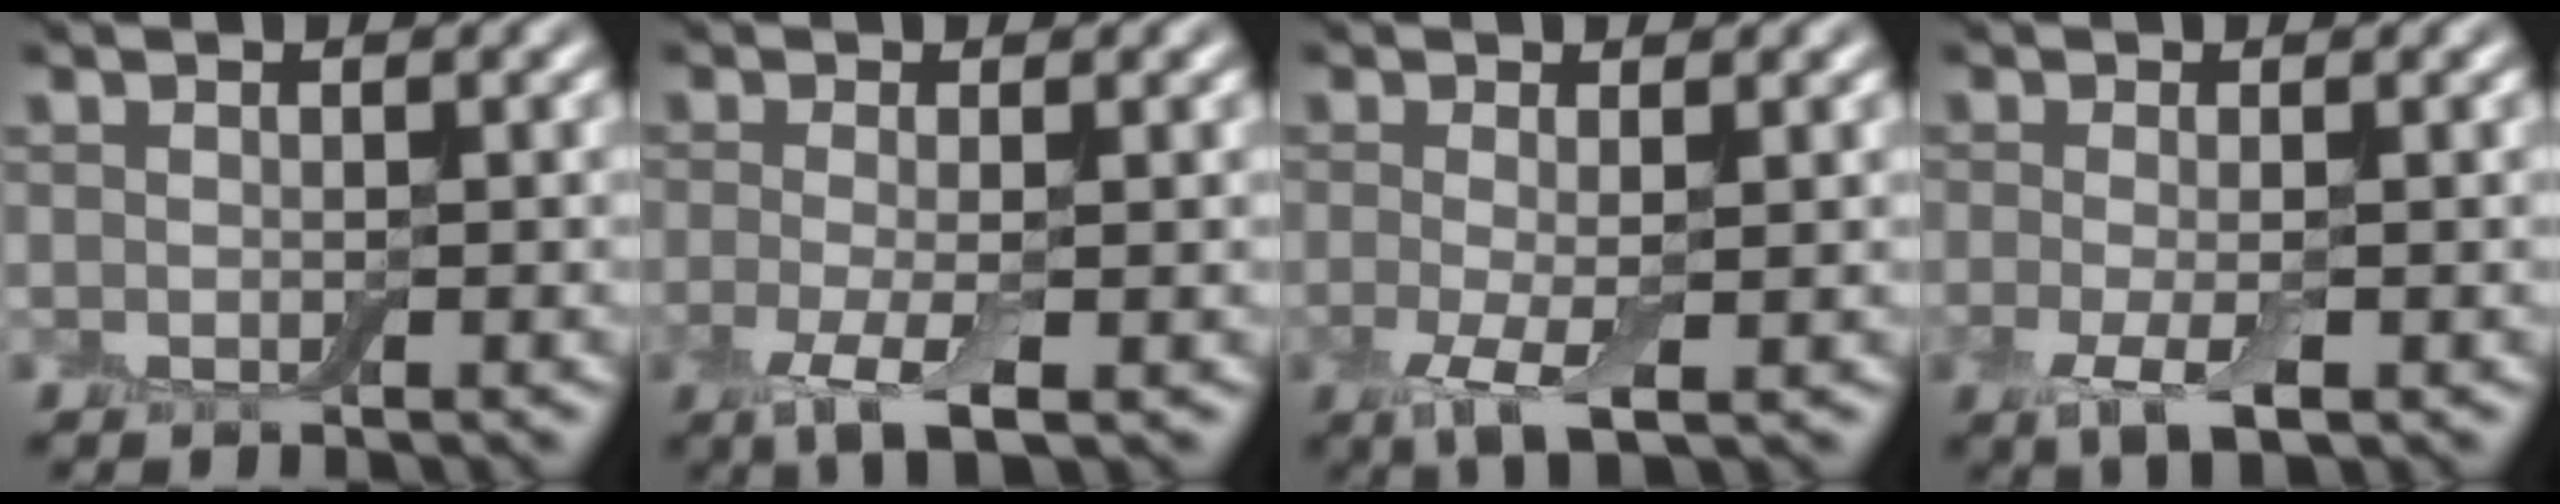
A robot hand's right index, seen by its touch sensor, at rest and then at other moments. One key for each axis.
{"total": 3.6, "fx": -1.0, "fy": 1.0, "fz": 3.3, "tx": -0.070, "ty": -0.009, "tz": -0.024}
{"total": 3.1, "fx": -0.6, "fy": 0.8, "fz": 3.0, "tx": -0.064, "ty": -0.011, "tz": -0.012}
{"total": 3.0, "fx": -0.8, "fy": 0.9, "fz": 2.8, "tx": -0.059, "ty": -0.011, "tz": -0.018}